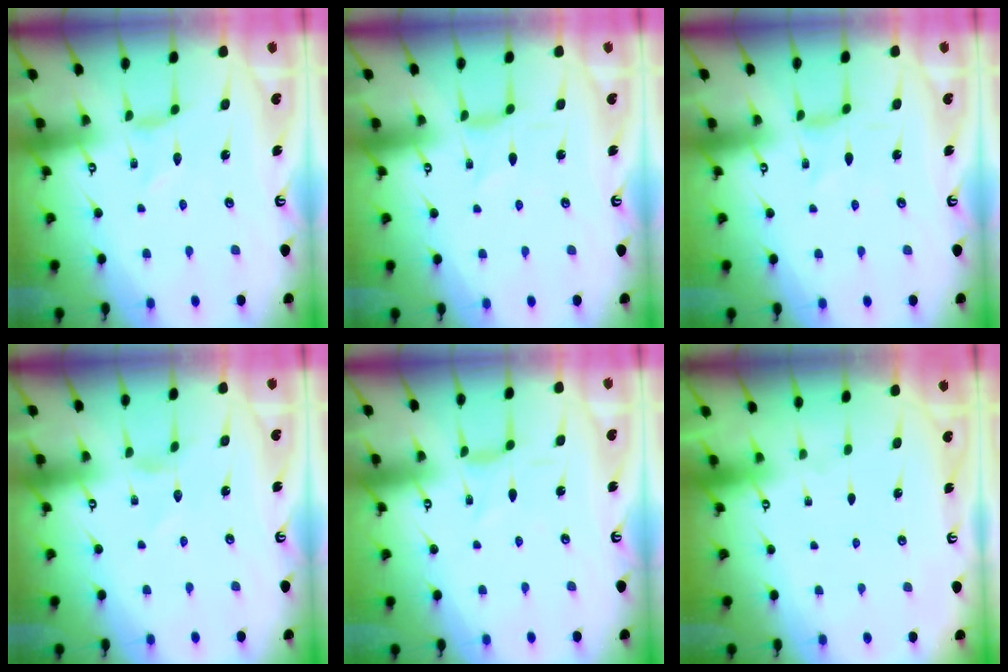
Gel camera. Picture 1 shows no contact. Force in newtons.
{"total": 0.0}
{"total": 0.0}
{"total": 1.7, "press": 1.7, "slide": 0.2}
{"total": 1.1, "press": 1.0, "slide": 0.4}
{"total": 0.0}